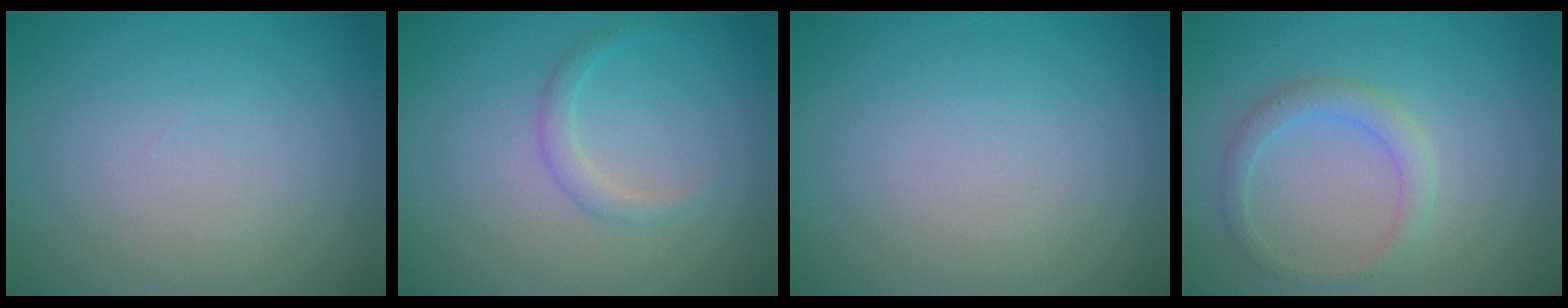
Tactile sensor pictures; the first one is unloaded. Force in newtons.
{"total": 1.4, "press": 1.4, "slide": 0.1}
{"total": 0.0}
{"total": 2.0, "press": 2.0, "slide": 0.1}